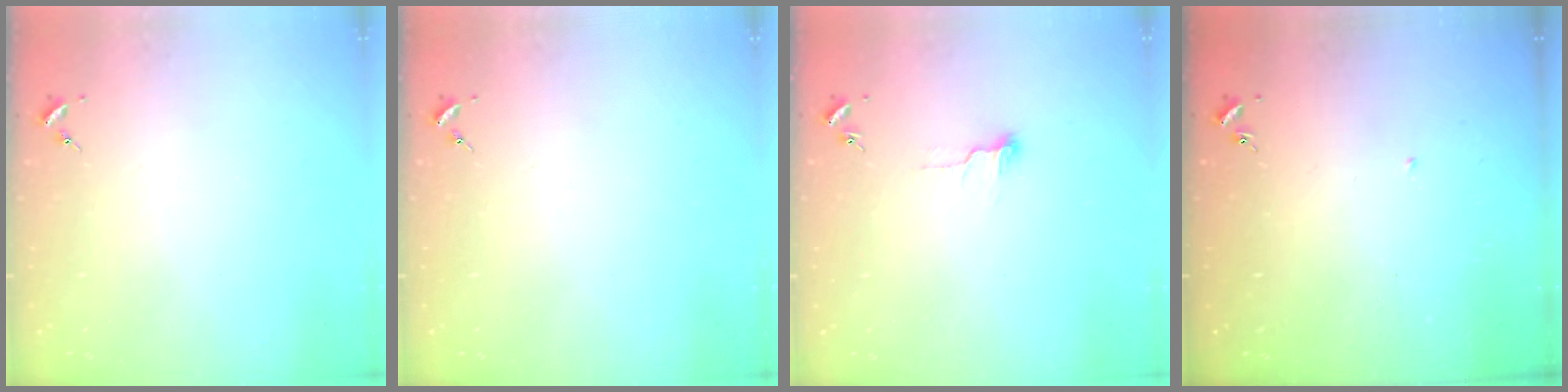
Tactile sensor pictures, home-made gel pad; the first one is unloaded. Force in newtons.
{"total": 0.0}
{"total": 4.9, "press": 4.9, "slide": 0.4}
{"total": 4.0, "press": 4.0, "slide": 0.3}